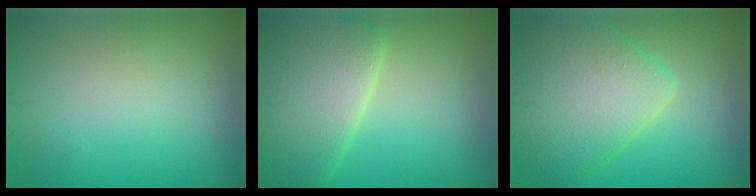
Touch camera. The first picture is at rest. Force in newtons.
{"total": 9.1, "press": 9.1, "slide": 0.3}
{"total": 7.8, "press": 7.8, "slide": 0.6}